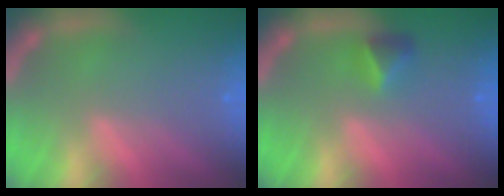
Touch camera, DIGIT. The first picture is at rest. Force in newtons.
{"total": 1.9}